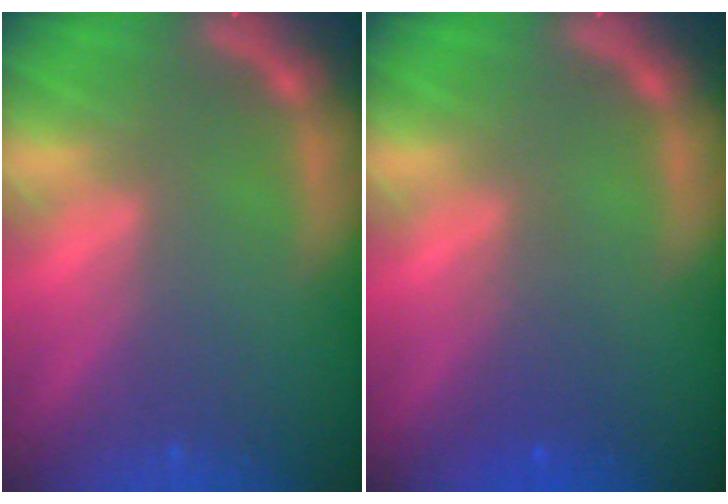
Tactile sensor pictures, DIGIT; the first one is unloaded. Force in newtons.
{"total": 2.0}